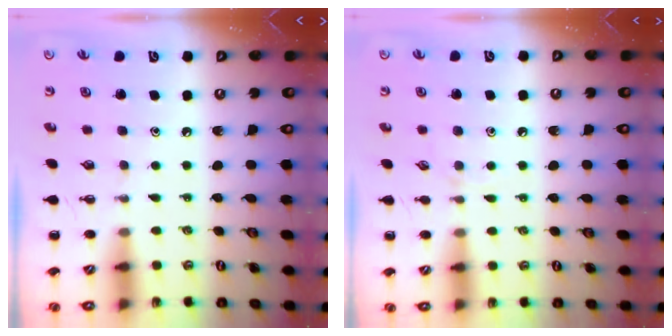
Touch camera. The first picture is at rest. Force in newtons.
{"total": 2.5, "press": 2.3, "slide": 0.9}